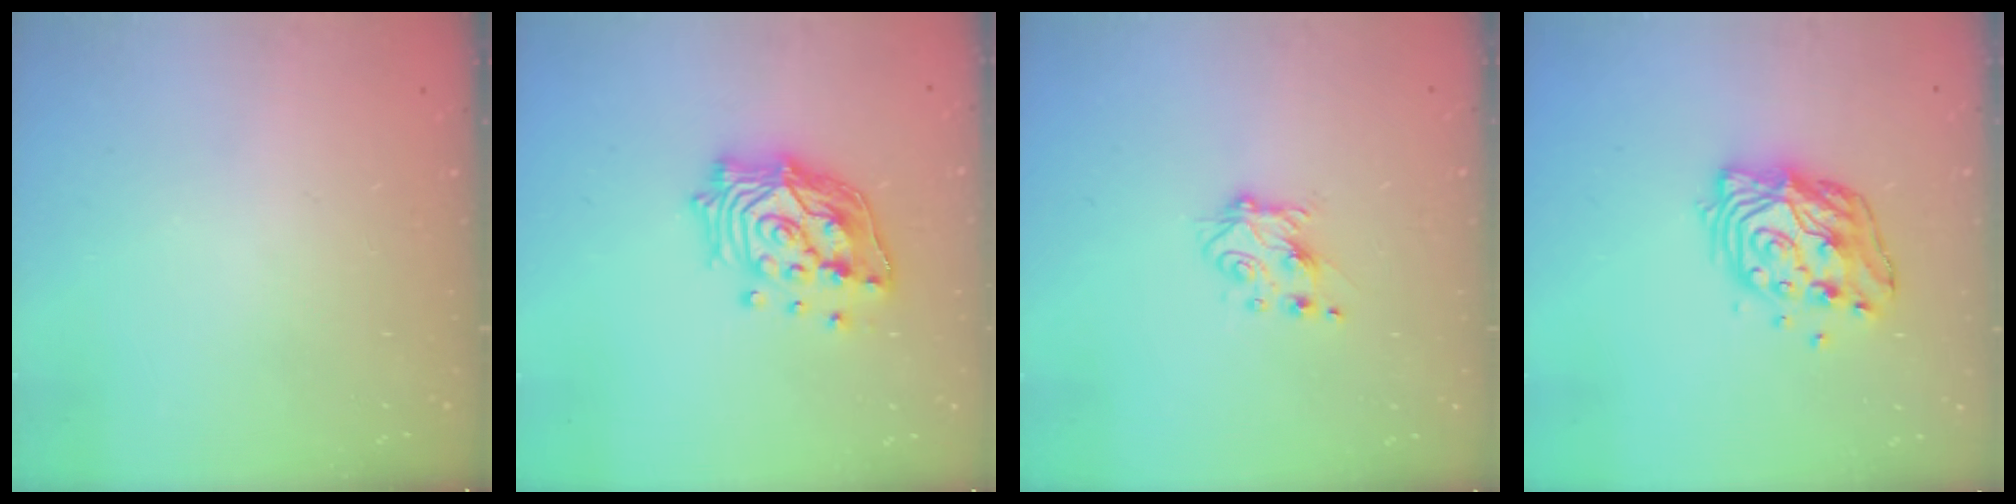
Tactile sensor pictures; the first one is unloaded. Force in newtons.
{"total": 16.9, "press": 16.7, "slide": 2.7}
{"total": 5.6, "press": 5.6, "slide": 0.8}
{"total": 14.0, "press": 13.9, "slide": 1.7}